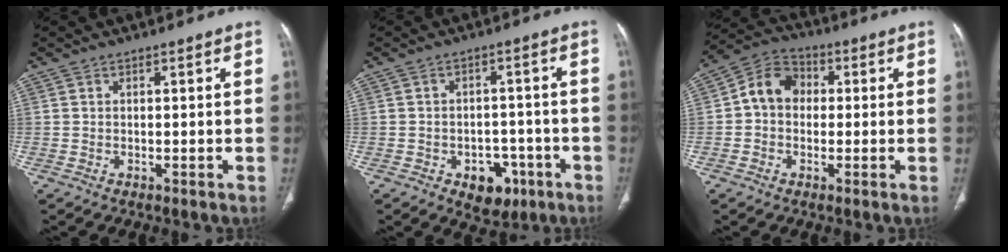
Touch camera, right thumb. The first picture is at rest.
{"total": 7.3, "force": [-3.5, 5.2, 3.8], "torque": [-0.016, 0.027, -0.040]}
{"total": 8.2, "force": [0.3, 6.7, 4.7], "torque": [-0.062, 0.026, -0.009]}